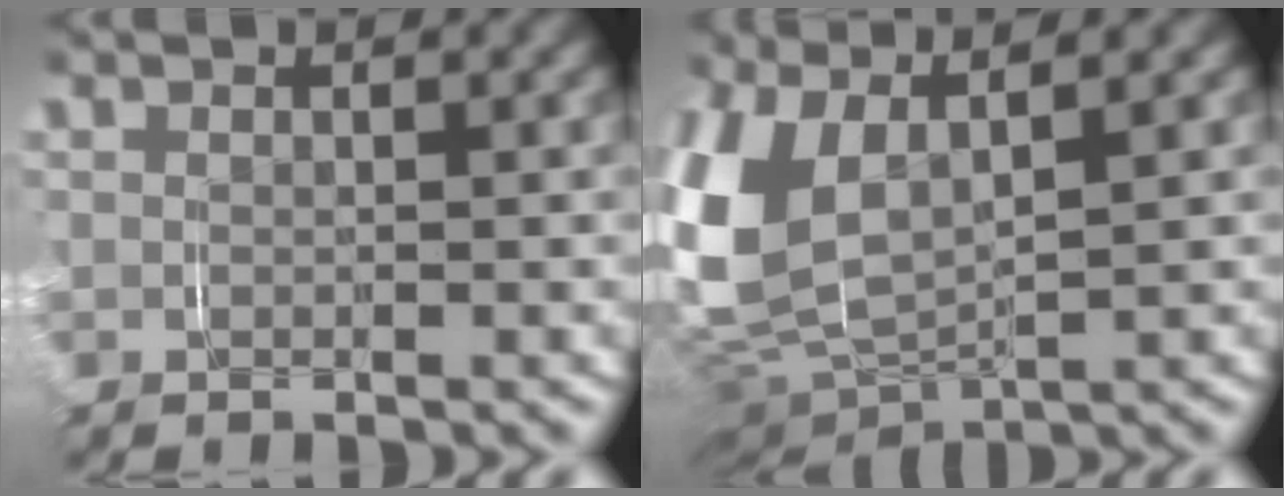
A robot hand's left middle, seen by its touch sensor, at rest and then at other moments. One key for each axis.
{"total": 9.4, "fx": 0.5, "fy": 6.6, "fz": 6.7, "tx": -0.204, "ty": -0.018, "tz": 0.014}